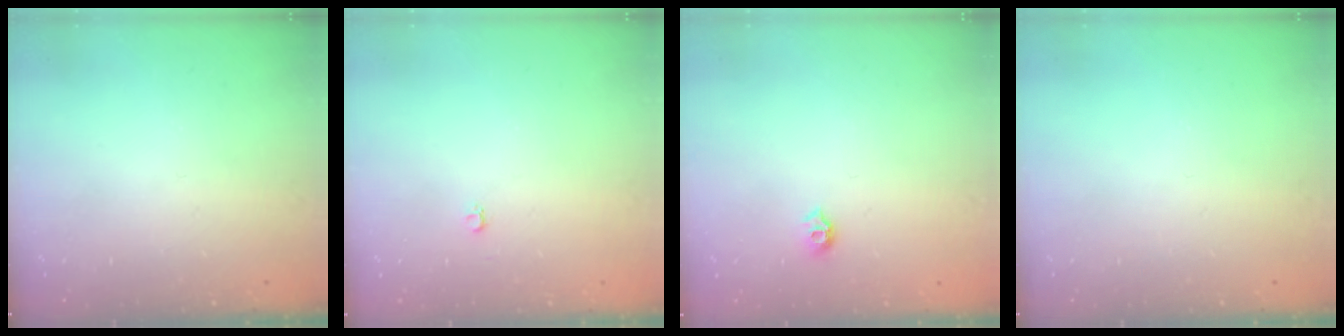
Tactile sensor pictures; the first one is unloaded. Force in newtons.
{"total": 2.6, "press": 2.6, "slide": 0.3}
{"total": 5.8, "press": 5.8, "slide": 0.8}
{"total": 0.0}